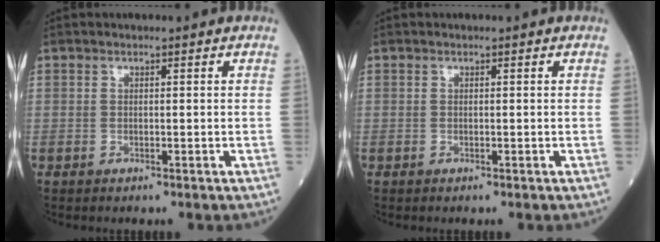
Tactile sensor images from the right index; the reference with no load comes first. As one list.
[{"total": 0.0}]